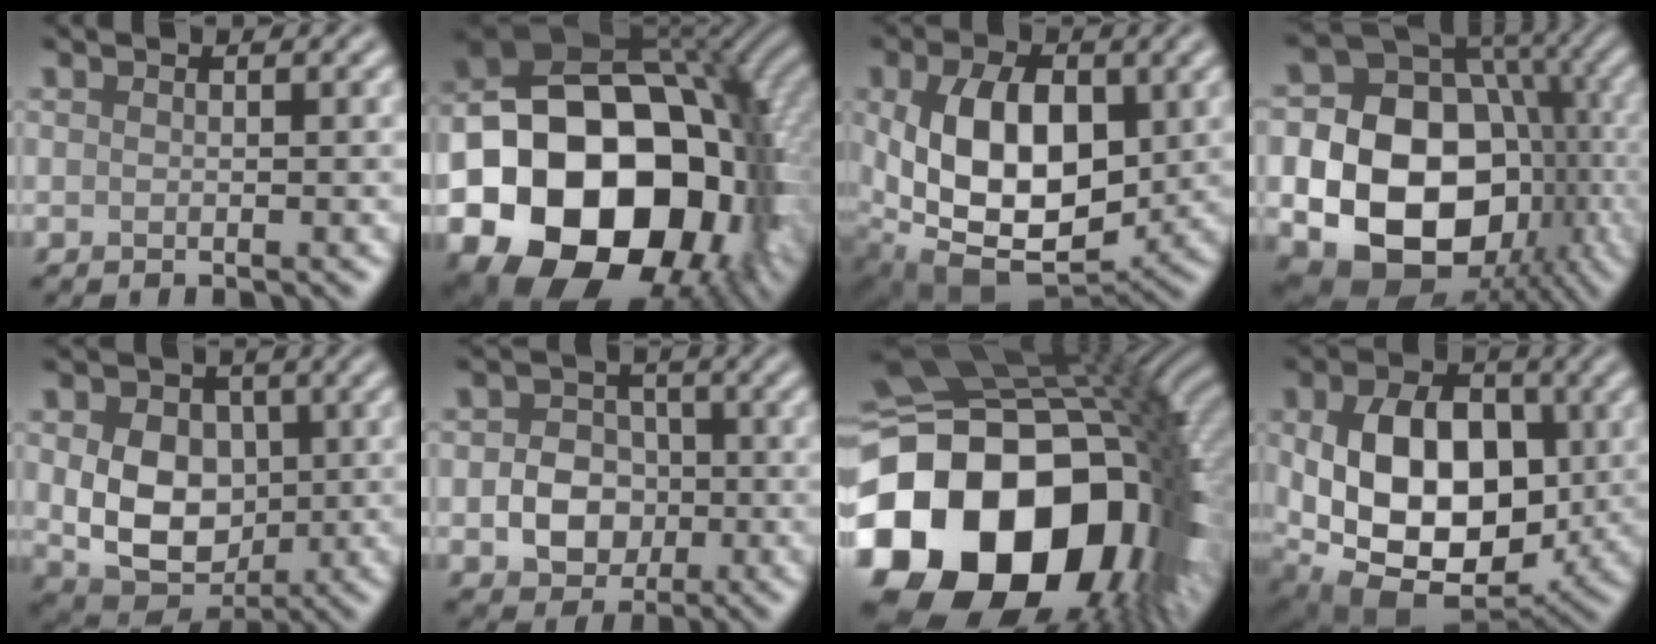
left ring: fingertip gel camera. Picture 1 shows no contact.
{"total": 25.6, "force": [-7.6, 20.2, 13.7], "torque": [-0.231, -0.044, -0.162]}
{"total": 11.8, "force": [0.8, 7.5, 9.1], "torque": [-0.174, -0.009, 0.020]}
{"total": 18.4, "force": [-3.1, 15.1, 10.0], "torque": [-0.156, -0.023, -0.061]}
{"total": 8.5, "force": [0.4, 6.5, 5.6], "torque": [-0.094, -0.015, 0.008]}
{"total": 4.8, "force": [-1.0, 3.9, 2.5], "torque": [-0.034, -0.001, -0.019]}
{"total": 23.1, "force": [-6.3, 16.8, 14.5], "torque": [-0.302, -0.048, -0.088]}
{"total": 12.8, "force": [-0.1, 8.6, 9.5], "torque": [-0.172, -0.009, 0.002]}